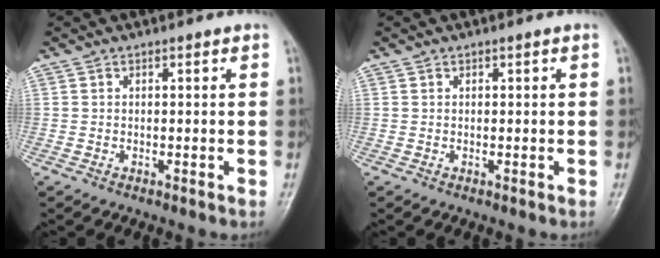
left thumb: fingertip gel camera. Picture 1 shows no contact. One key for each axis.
{"total": 0.0}